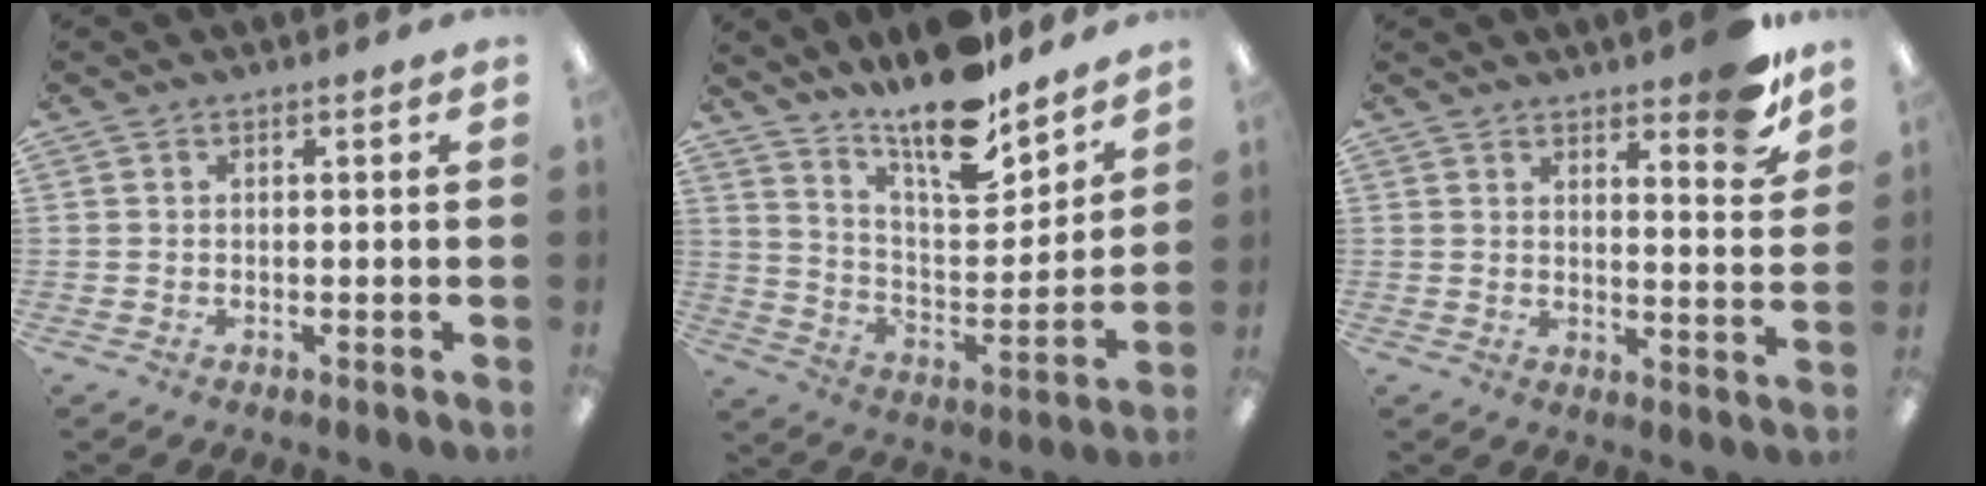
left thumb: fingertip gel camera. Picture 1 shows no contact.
{"total": 16.0, "force": [13.6, 4.1, 7.4], "torque": [-0.124, -0.108, 0.232]}
{"total": 9.1, "force": [7.4, 2.4, 4.9], "torque": [-0.051, -0.052, 0.124]}